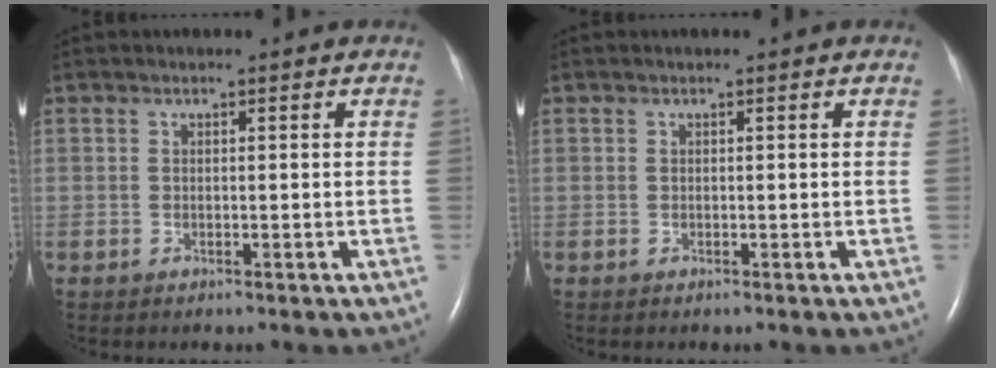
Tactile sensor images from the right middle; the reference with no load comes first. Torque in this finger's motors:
{"motor_torque": [-0.04, 0.06, 0.00, 0.00]}